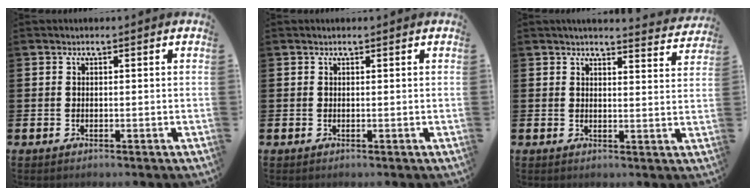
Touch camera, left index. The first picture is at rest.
{"total": 0.0}
{"total": 3.7, "force": [3.7, 0.1, 0.3], "torque": [-0.004, -0.024, 0.065]}